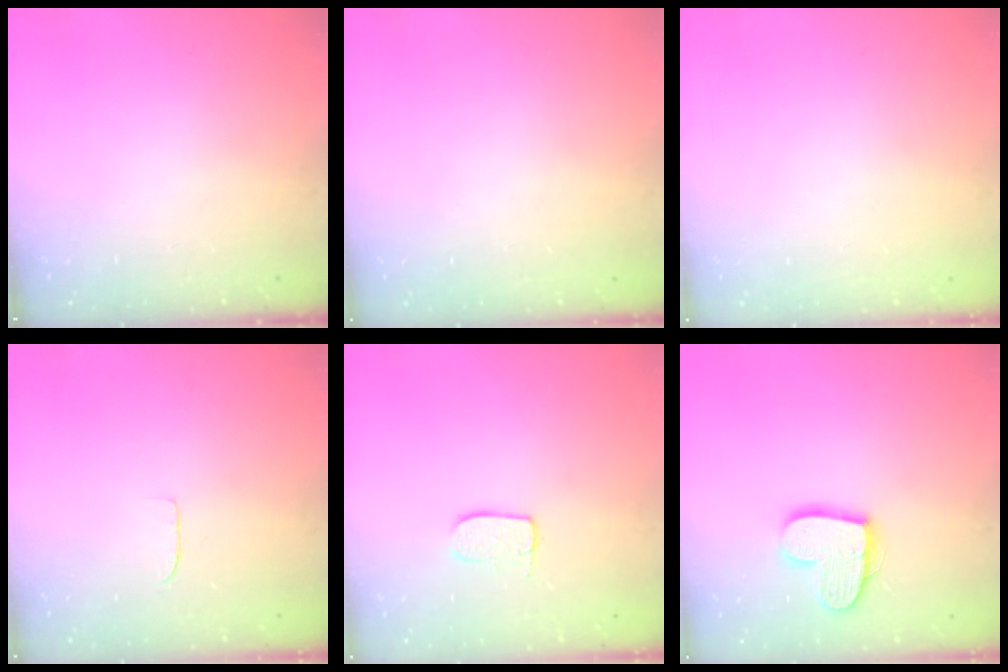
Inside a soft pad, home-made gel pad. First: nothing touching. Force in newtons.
{"total": 0.0}
{"total": 0.0}
{"total": 3.2, "press": 3.2, "slide": 0.3}
{"total": 7.1, "press": 7.0, "slide": 0.4}
{"total": 13.4, "press": 13.4, "slide": 0.8}